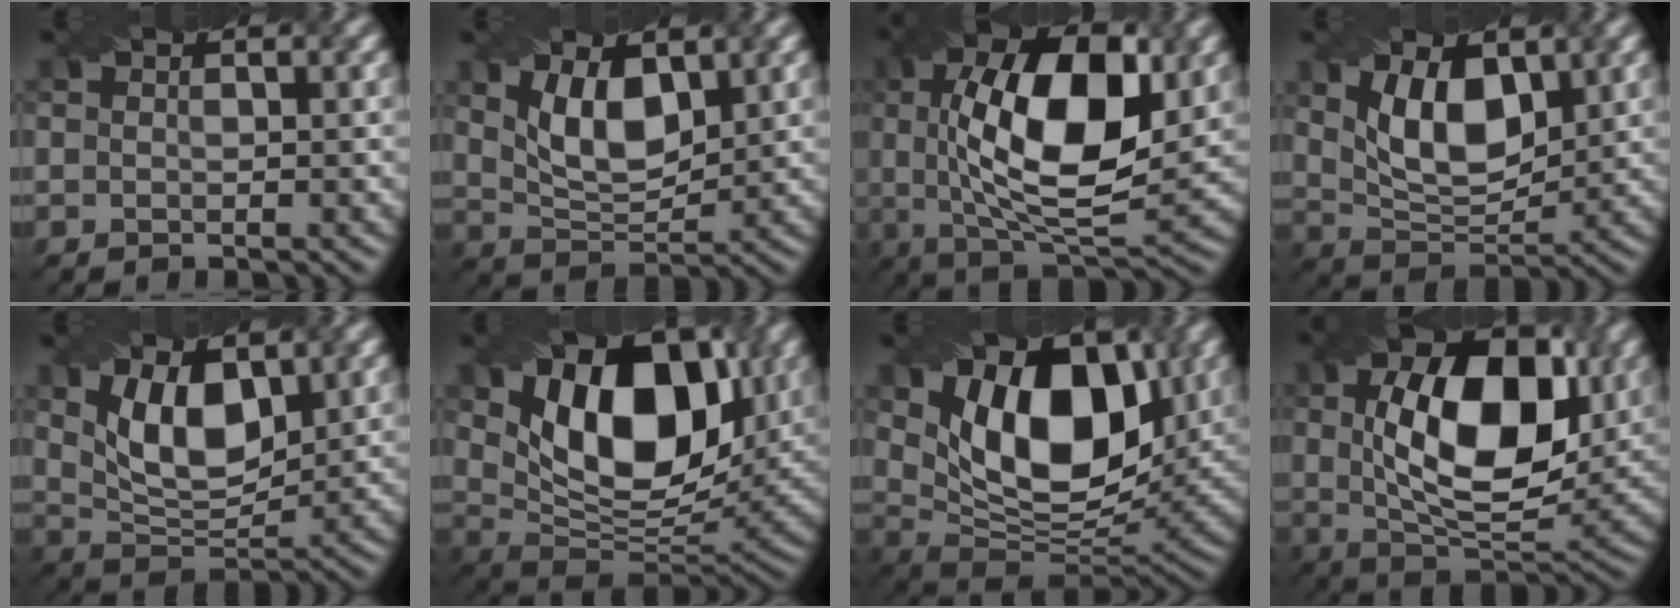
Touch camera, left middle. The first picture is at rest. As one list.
[{"total": 5.0, "force": [1.6, 2.6, 4.0], "torque": [-0.085, 0.000, 0.035]}, {"total": 12.0, "force": [1.7, 5.1, 10.8], "torque": [-0.168, 0.011, 0.027]}, {"total": 6.3, "force": [1.9, 3.3, 5.0], "torque": [-0.098, 0.003, 0.037]}, {"total": 6.3, "force": [1.9, 3.2, 5.0], "torque": [-0.100, 0.002, 0.039]}, {"total": 12.4, "force": [3.4, 7.1, 9.5], "torque": [-0.148, 0.002, 0.056]}, {"total": 11.9, "force": [3.2, 6.7, 9.3], "torque": [-0.138, 0.000, 0.051]}, {"total": 11.6, "force": [1.8, 6.0, 9.8], "torque": [-0.148, 0.009, 0.027]}]